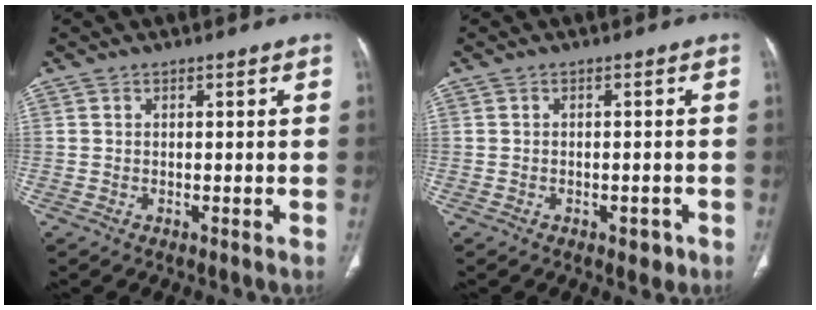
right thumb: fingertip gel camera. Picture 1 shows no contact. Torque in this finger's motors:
{"motor_torque": [0.12, 0.31, -0.23, 0.07, 0.01]}